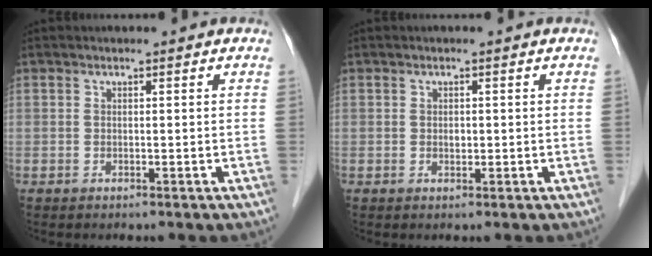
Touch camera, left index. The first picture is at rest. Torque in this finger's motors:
{"motor_torque": [0.09, 0.06, 0.00, 0.00]}